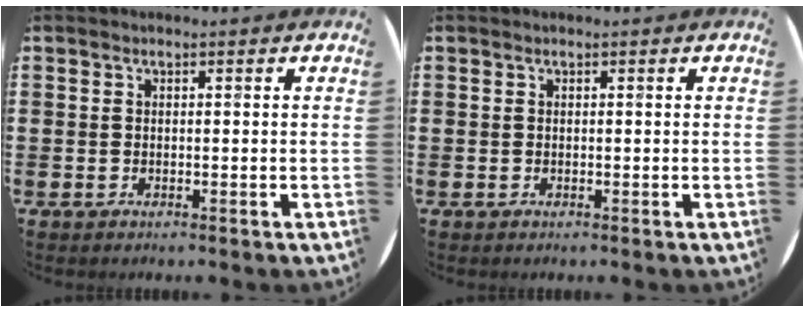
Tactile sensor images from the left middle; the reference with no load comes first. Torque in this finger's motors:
{"motor_torque": [0.29, -0.28, 0.00, 0.00]}